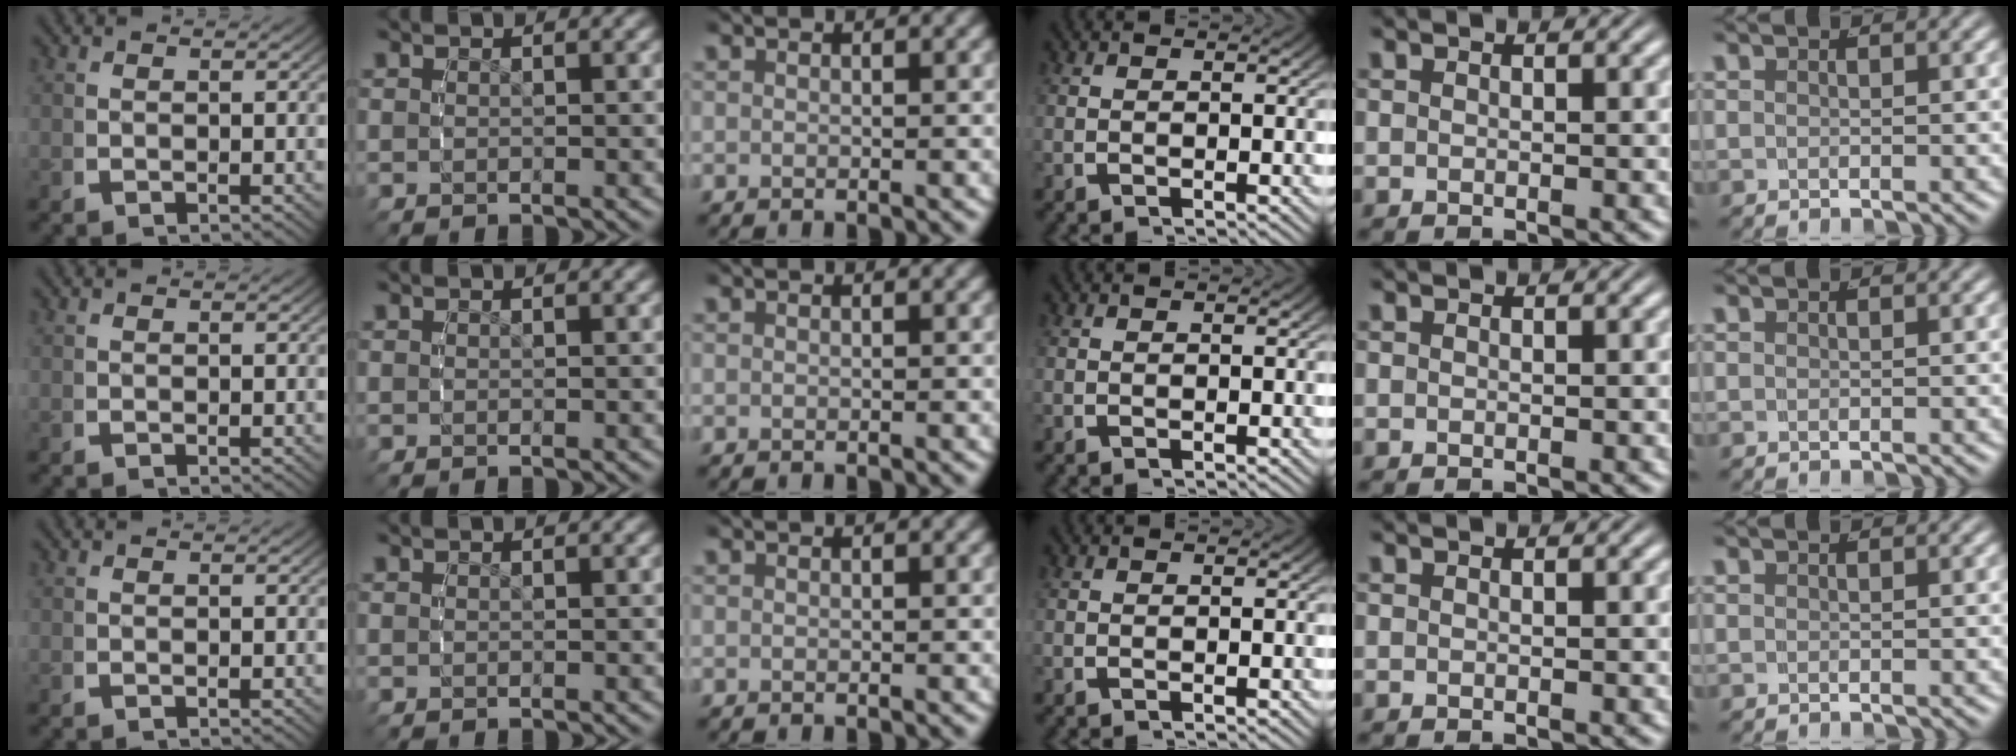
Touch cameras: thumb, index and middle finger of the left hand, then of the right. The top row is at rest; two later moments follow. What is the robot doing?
{"motion": "reach", "object": "plastic wrap"}